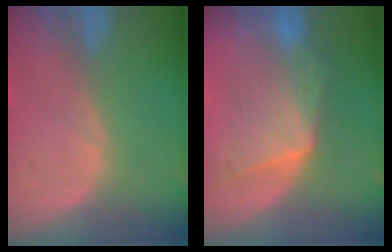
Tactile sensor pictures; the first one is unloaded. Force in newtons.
{"total": 7.4, "press": 7.4, "slide": 0.7}